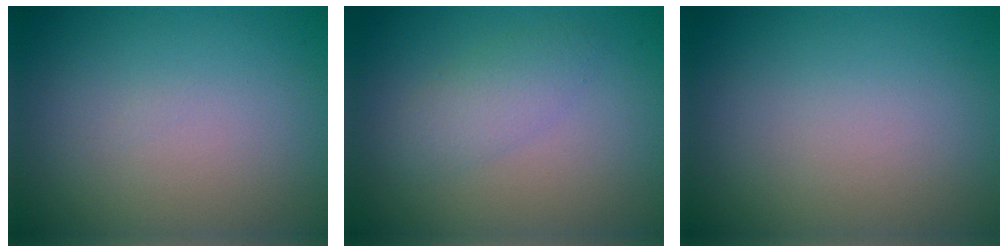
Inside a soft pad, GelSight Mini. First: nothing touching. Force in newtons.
{"total": 2.2, "press": 2.2, "slide": 0.1}
{"total": 0.0}